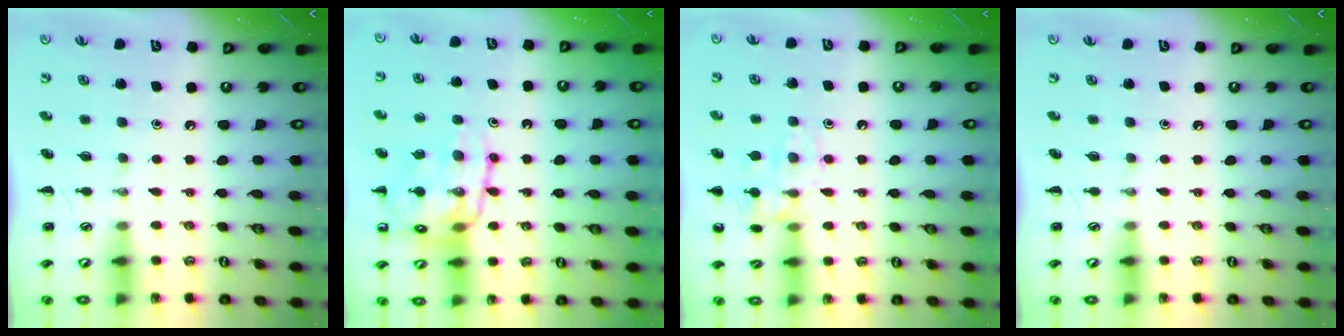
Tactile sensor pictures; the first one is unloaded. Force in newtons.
{"total": 15.5, "press": 15.3, "slide": 2.0}
{"total": 12.0, "press": 11.9, "slide": 0.7}
{"total": 0.0}